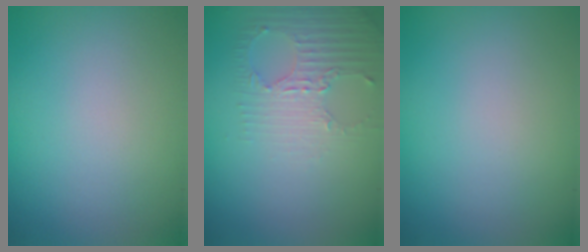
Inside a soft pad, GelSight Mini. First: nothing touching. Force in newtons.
{"total": 2.9, "press": 2.3, "slide": 1.8}
{"total": 0.0}